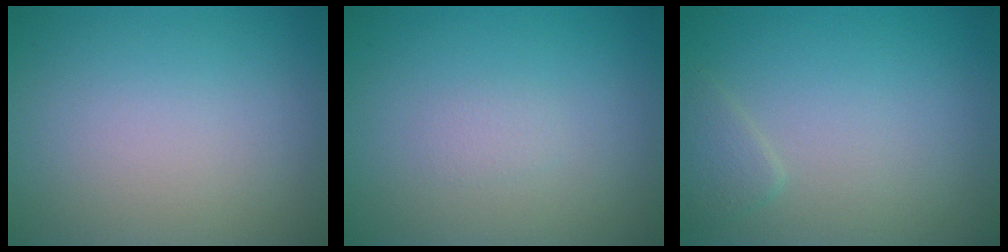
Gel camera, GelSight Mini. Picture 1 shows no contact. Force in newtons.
{"total": 0.6, "press": 0.6, "slide": 0.1}
{"total": 1.2, "press": 1.2, "slide": 0.1}